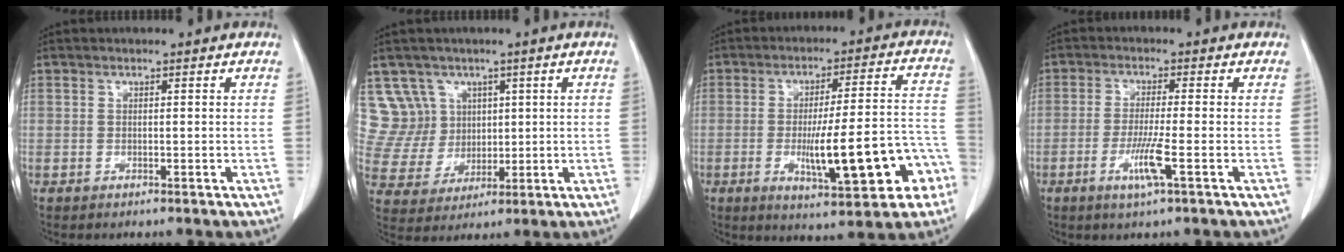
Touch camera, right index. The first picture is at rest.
{"total": 8.6, "force": [3.9, 7.6, -0.1], "torque": [-0.004, 0.031, 0.092]}
{"total": 15.7, "force": [-5.1, 2.9, 14.6], "torque": [-0.203, 0.020, -0.058]}
{"total": 5.2, "force": [-2.0, -0.4, 4.7], "torque": [-0.096, -0.013, -0.037]}